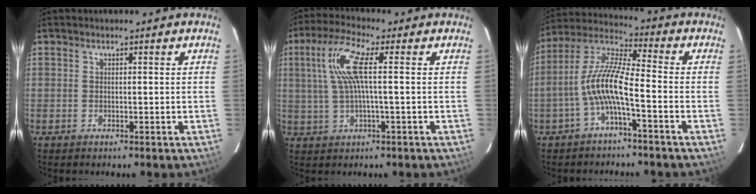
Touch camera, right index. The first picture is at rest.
{"total": 8.6, "force": [1.3, 1.1, 8.5], "torque": [-0.165, 0.009, 0.031]}
{"total": 9.3, "force": [-3.4, 1.5, 8.6], "torque": [-0.193, 0.014, -0.064]}